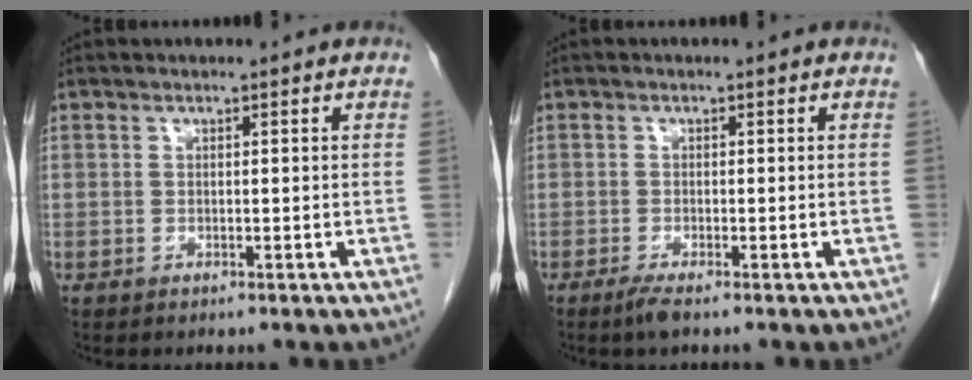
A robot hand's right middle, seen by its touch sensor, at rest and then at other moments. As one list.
[{"total": 1.8, "force": [-1.3, 0.0, 1.2], "torque": [-0.032, -0.006, -0.027]}]